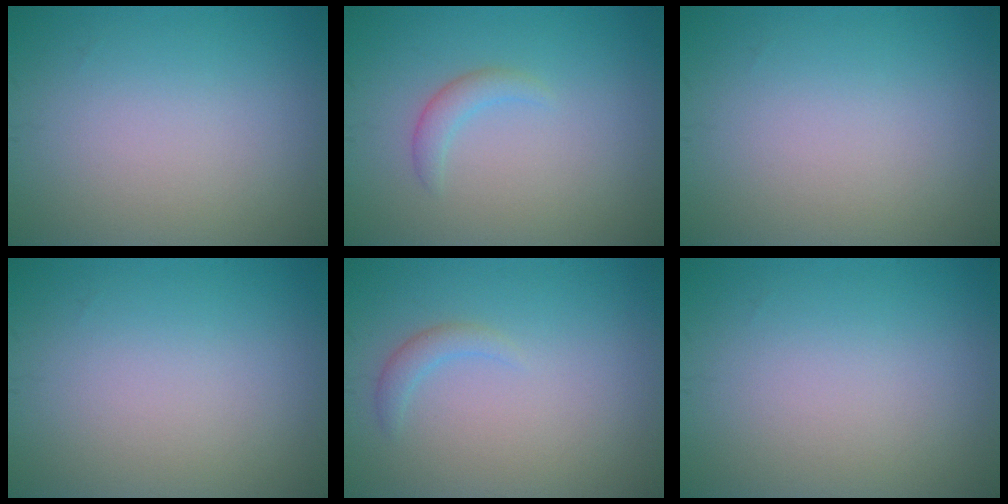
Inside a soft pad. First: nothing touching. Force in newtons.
{"total": 1.5, "press": 1.5, "slide": 0.1}
{"total": 0.0}
{"total": 0.0}
{"total": 1.3, "press": 1.3, "slide": 0.1}
{"total": 0.0}